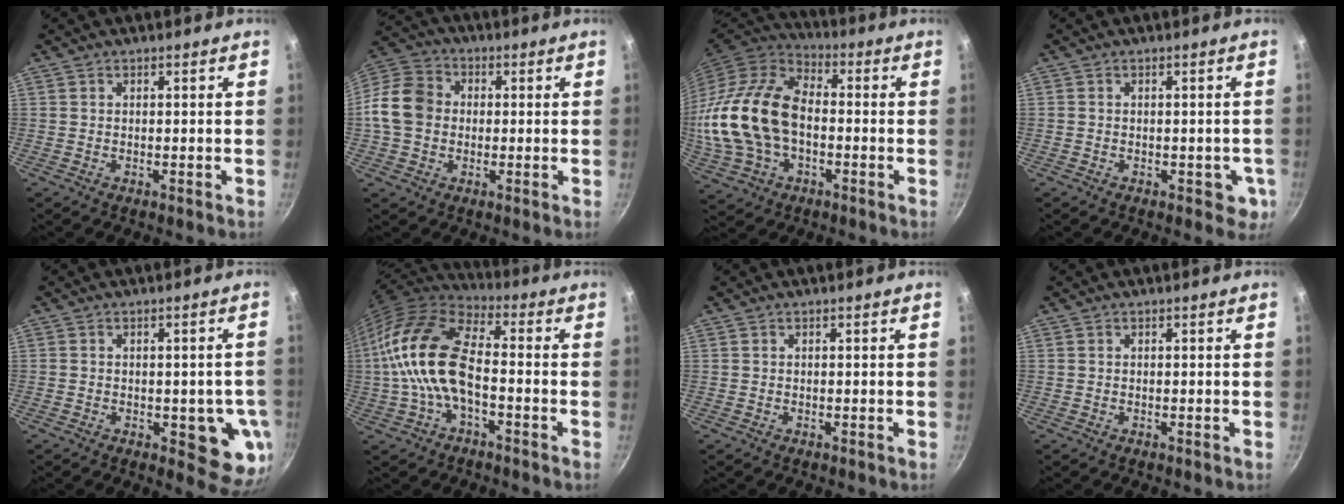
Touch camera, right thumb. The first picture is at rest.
{"total": 11.1, "force": [-0.3, 9.2, 6.2], "torque": [-0.090, 0.020, -0.026]}
{"total": 22.0, "force": [-1.7, 14.4, 16.6], "torque": [-0.327, 0.035, -0.031]}
{"total": 3.8, "force": [-1.1, 2.6, 2.6], "torque": [-0.010, 0.004, -0.011]}
{"total": 8.9, "force": [-1.9, 4.4, 7.6], "torque": [-0.050, -0.010, -0.023]}
{"total": 16.1, "force": [-2.2, 8.3, 13.6], "torque": [-0.252, 0.035, -0.056]}
{"total": 0.0}
{"total": 0.0}